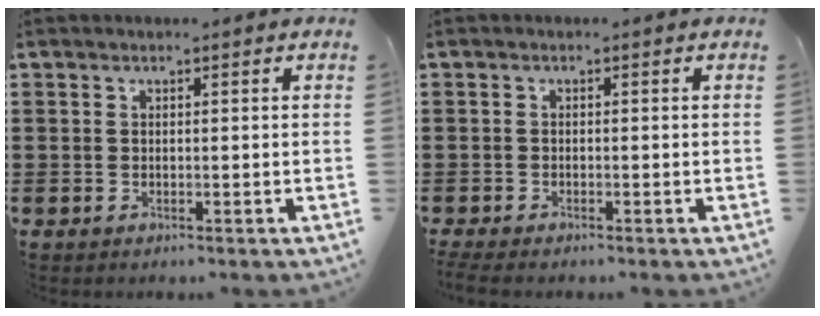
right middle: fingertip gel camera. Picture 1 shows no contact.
{"total": 0.8, "force": [-0.8, 0.1, 0.2], "torque": [-0.003, -0.006, -0.015]}